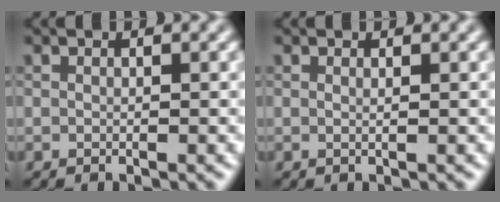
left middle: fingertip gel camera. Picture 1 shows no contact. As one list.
[{"total": 0.8, "force": [0.3, 0.4, 0.7], "torque": [-0.005, -0.001, -0.004]}]